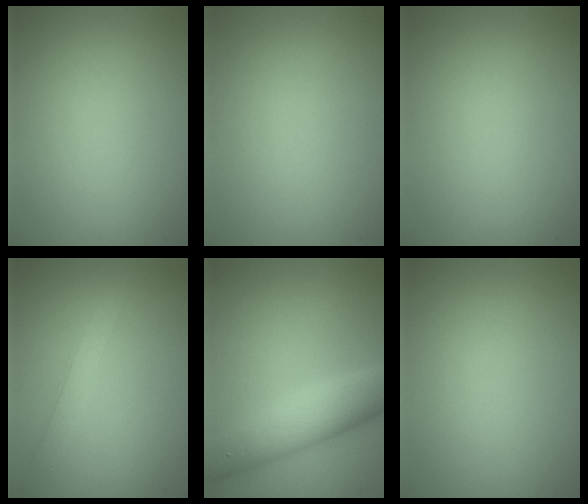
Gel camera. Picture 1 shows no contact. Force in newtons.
{"total": 0.0}
{"total": 0.0}
{"total": 2.3, "press": 2.3, "slide": 0.1}
{"total": 6.8, "press": 6.8, "slide": 0.2}
{"total": 0.0}